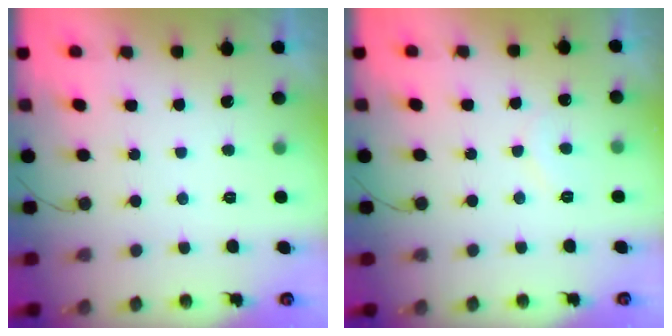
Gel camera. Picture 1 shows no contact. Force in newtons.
{"total": 5.6, "press": 5.6, "slide": 0.5}